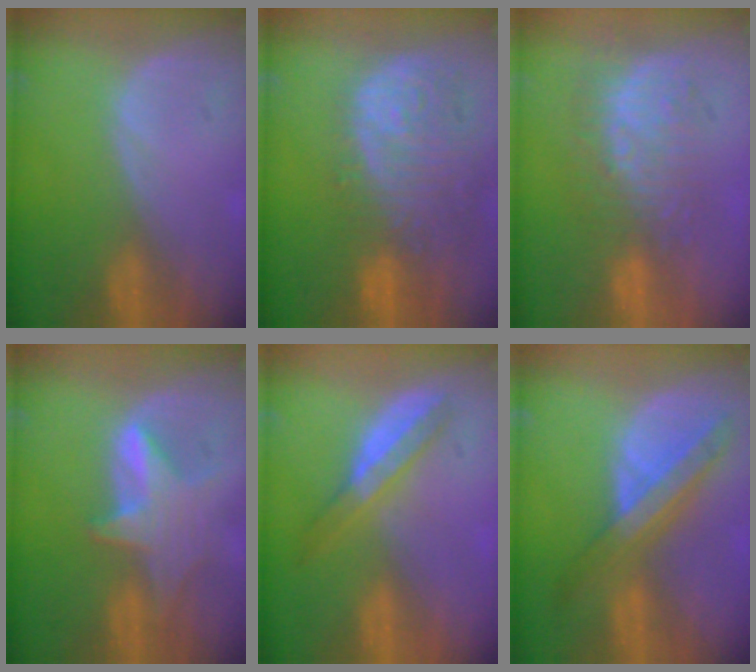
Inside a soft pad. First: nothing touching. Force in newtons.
{"total": 13.7, "press": 11.4, "slide": 7.6}
{"total": 9.5, "press": 8.5, "slide": 4.3}
{"total": 6.3, "press": 6.2, "slide": 0.8}
{"total": 5.7, "press": 5.0, "slide": 2.7}
{"total": 8.0, "press": 7.1, "slide": 3.6}